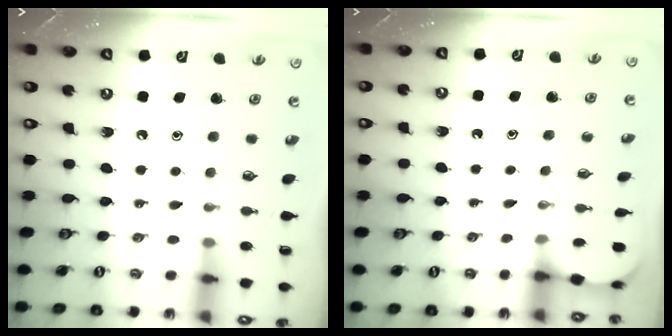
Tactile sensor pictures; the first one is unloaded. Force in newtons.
{"total": 1.4, "press": 1.4, "slide": 0.1}